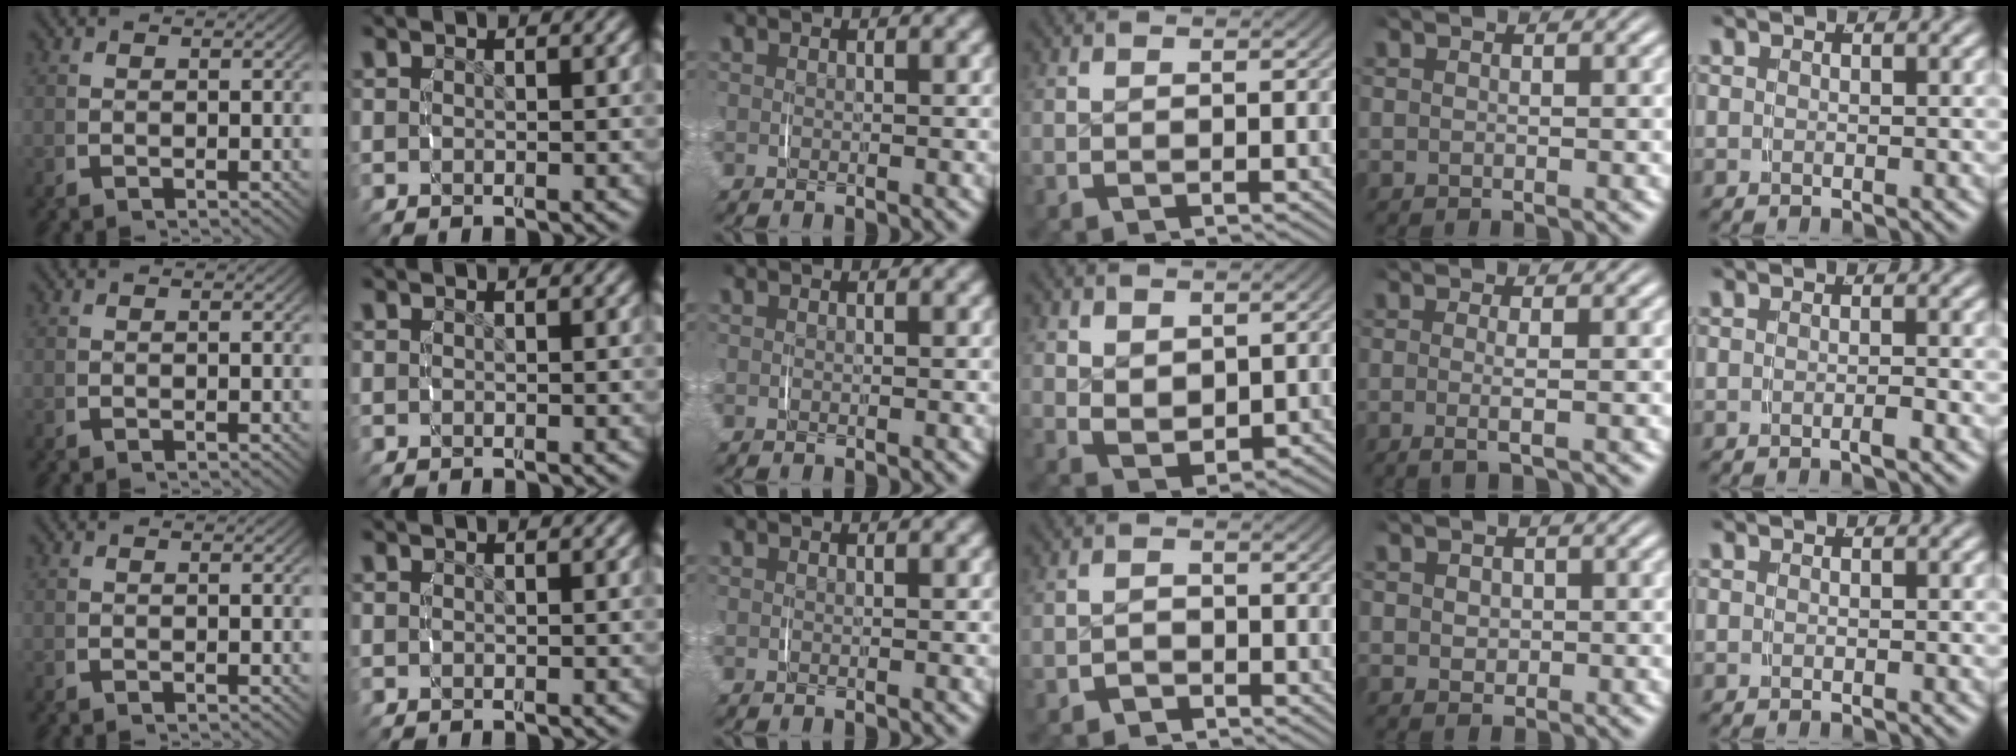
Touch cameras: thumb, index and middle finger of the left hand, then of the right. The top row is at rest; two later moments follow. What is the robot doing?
{"motion": "lift_and_place", "object": "pen bag"}